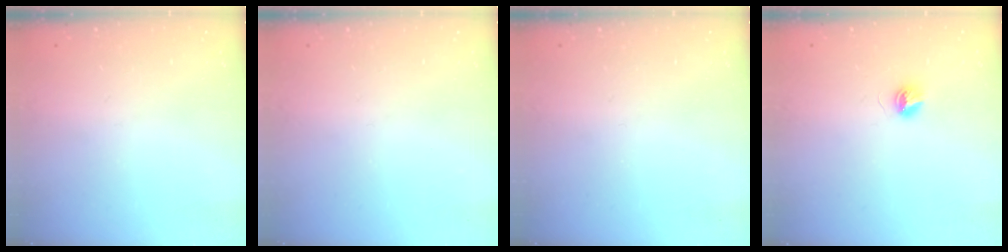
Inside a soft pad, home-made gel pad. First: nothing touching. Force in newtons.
{"total": 0.0}
{"total": 0.0}
{"total": 4.3, "press": 4.3, "slide": 0.4}